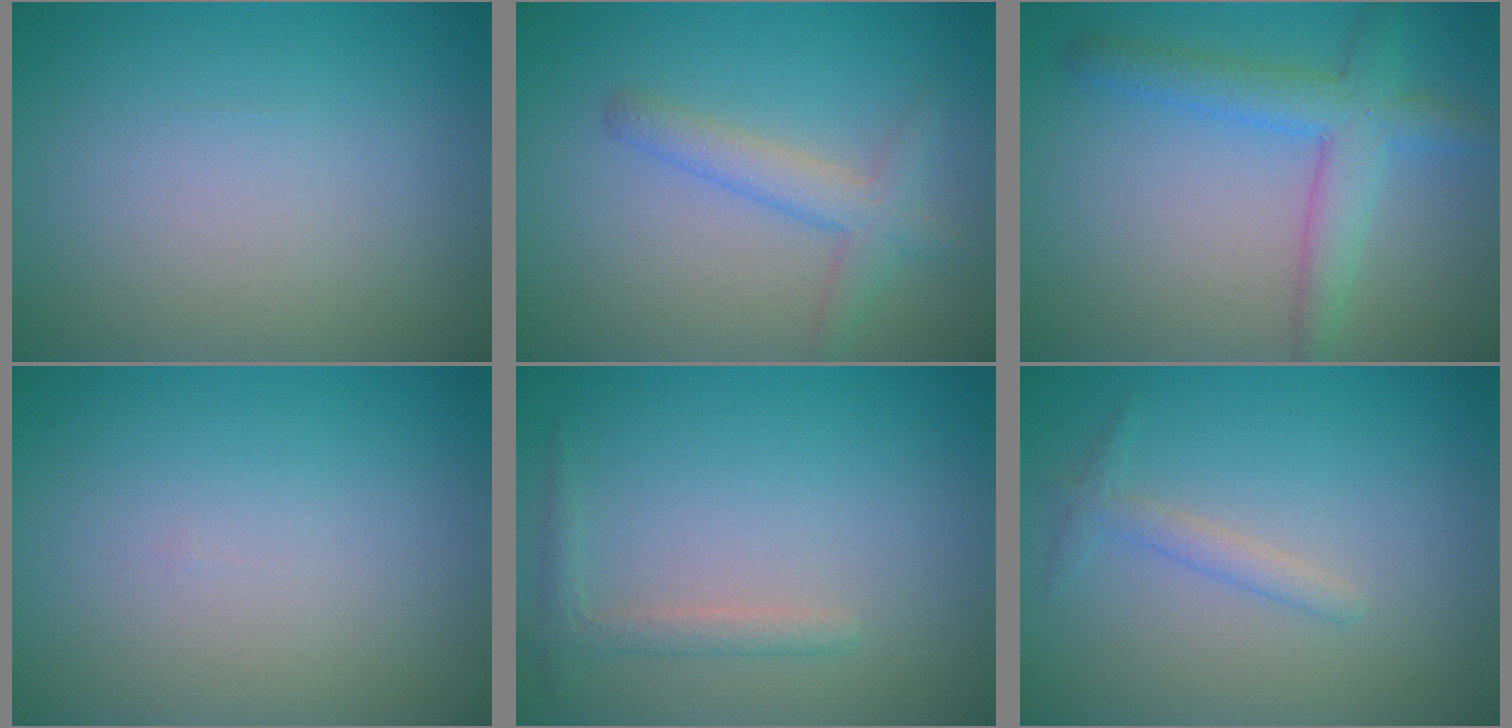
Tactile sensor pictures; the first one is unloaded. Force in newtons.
{"total": 2.9, "press": 2.8, "slide": 0.2}
{"total": 4.2, "press": 4.2, "slide": 0.2}
{"total": 0.0}
{"total": 1.5, "press": 1.5, "slide": 0.1}
{"total": 1.4, "press": 1.4, "slide": 0.1}